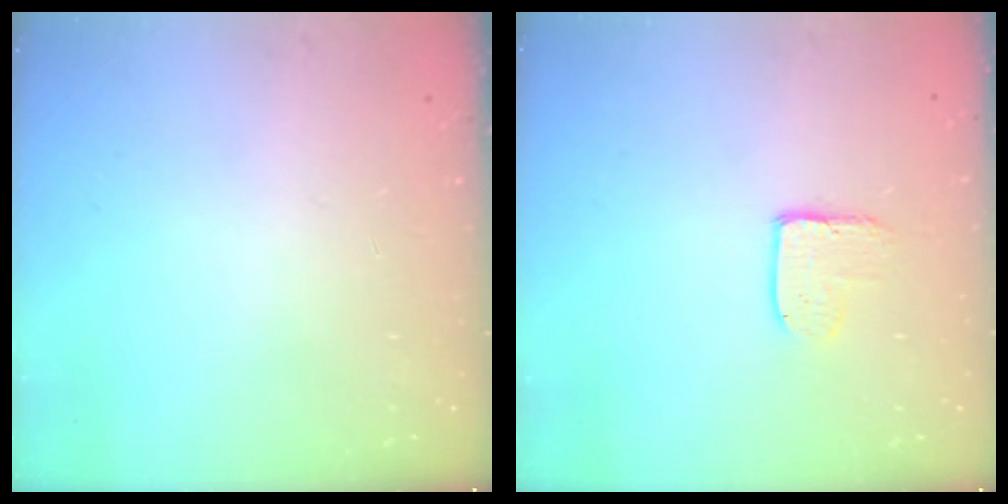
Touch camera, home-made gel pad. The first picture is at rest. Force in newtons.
{"total": 5.1, "press": 5.0, "slide": 0.4}